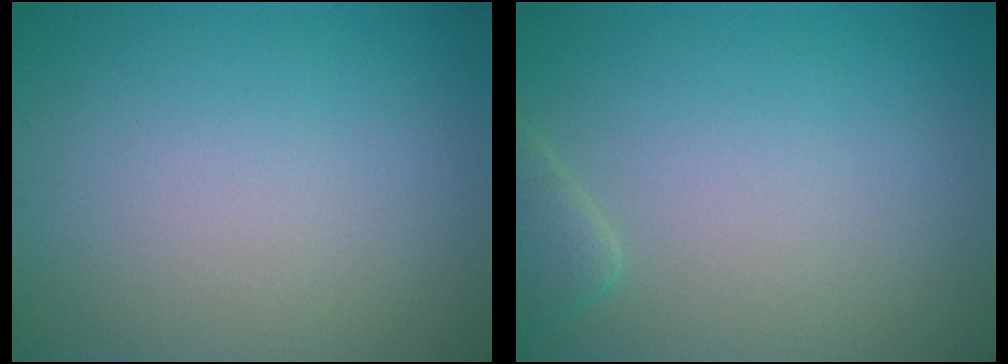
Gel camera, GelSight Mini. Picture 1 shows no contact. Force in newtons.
{"total": 1.6, "press": 1.6, "slide": 0.2}